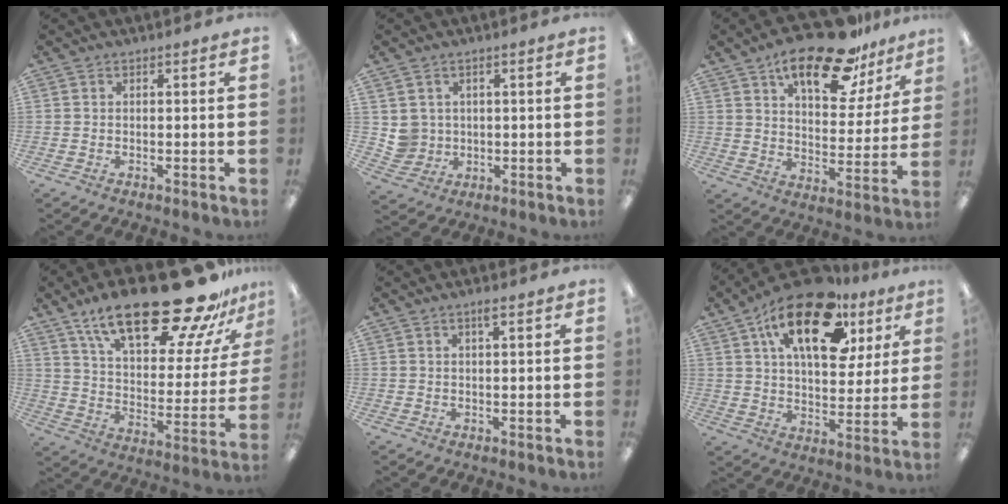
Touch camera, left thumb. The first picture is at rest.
{"total": 4.6, "force": [1.4, 4.4, 0.0], "torque": [-0.010, 0.002, 0.030]}
{"total": 19.8, "force": [13.8, 7.8, 11.9], "torque": [-0.180, -0.078, 0.228]}
{"total": 29.0, "force": [20.7, 9.9, 17.7], "torque": [-0.275, -0.130, 0.343]}
{"total": 2.0, "force": [1.3, 0.4, 1.5], "torque": [-0.016, -0.003, 0.018]}
{"total": 20.8, "force": [11.2, 9.9, 14.5], "torque": [-0.233, -0.042, 0.188]}